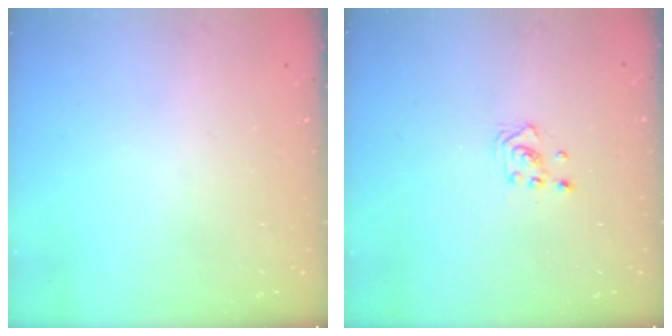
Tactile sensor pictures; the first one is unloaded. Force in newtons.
{"total": 2.8, "press": 2.8, "slide": 0.3}